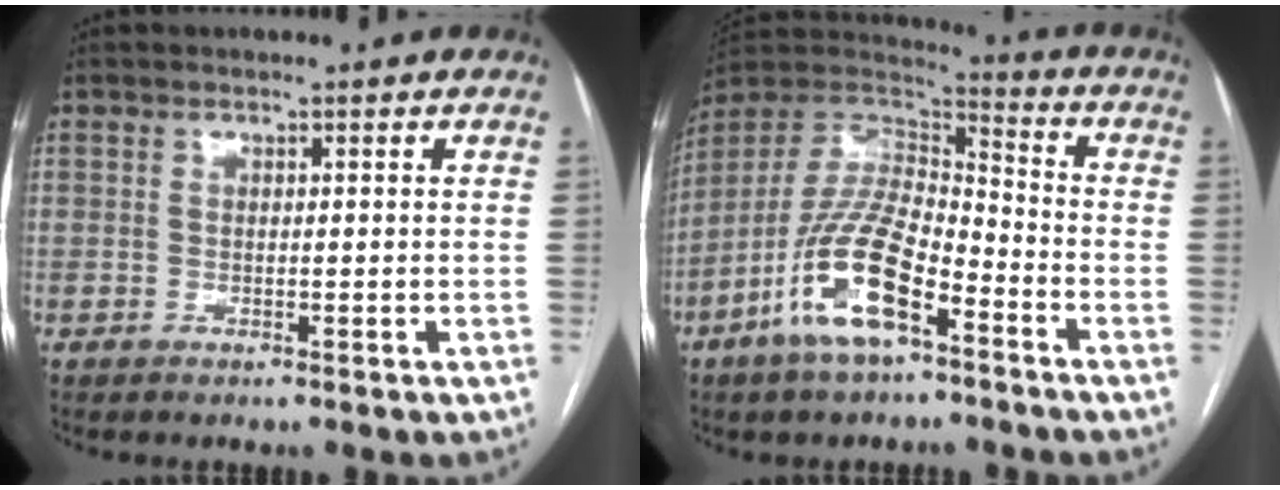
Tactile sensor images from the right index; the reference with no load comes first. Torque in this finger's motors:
{"motor_torque": [-0.15, -0.31, -0.06, -0.11]}